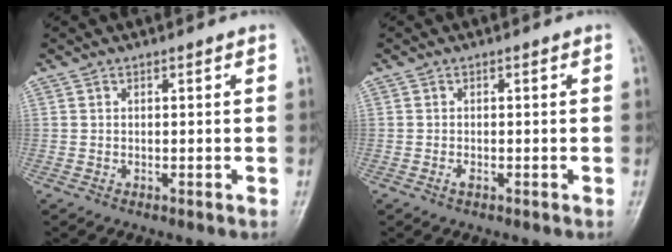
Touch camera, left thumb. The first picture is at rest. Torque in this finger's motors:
{"motor_torque": [-0.07, 0.05, -0.03, 0.03, 0.00]}